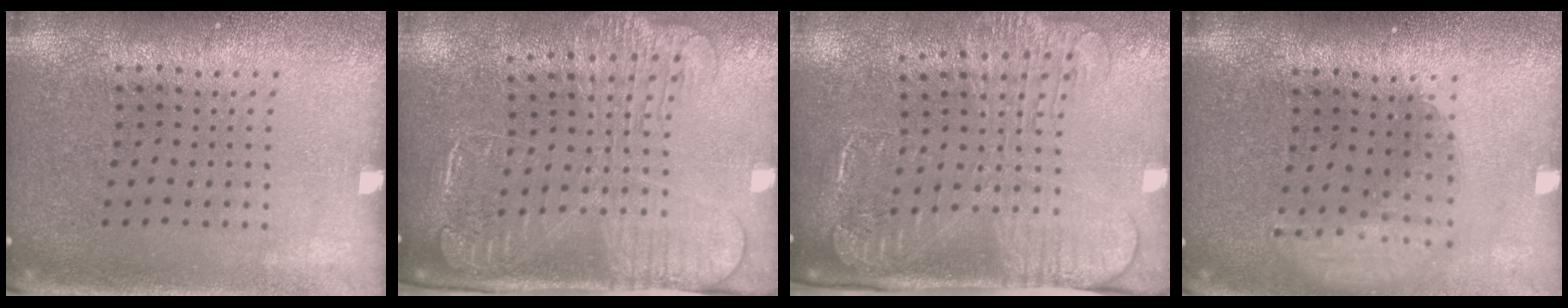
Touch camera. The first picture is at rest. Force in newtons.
{"total": 2.5, "press": 1.9, "slide": 1.5}
{"total": 2.6, "press": 2.0, "slide": 1.7}
{"total": 1.7, "press": 1.3, "slide": 1.1}